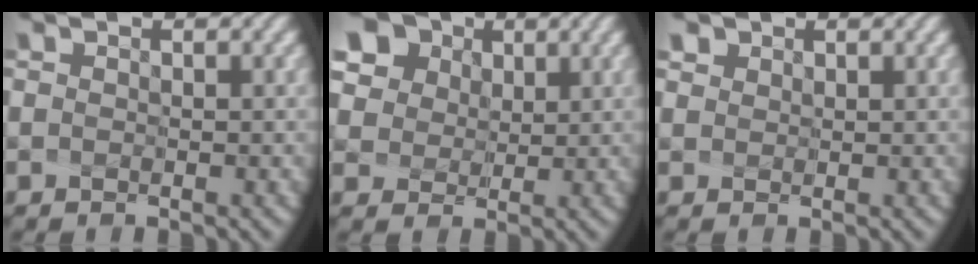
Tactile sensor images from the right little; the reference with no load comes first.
{"total": 10.1, "force": [5.4, 7.7, 3.7], "torque": [-0.115, 0.023, 0.102]}
{"total": 1.6, "force": [1.0, 1.1, 0.4], "torque": [-0.008, 0.015, 0.017]}